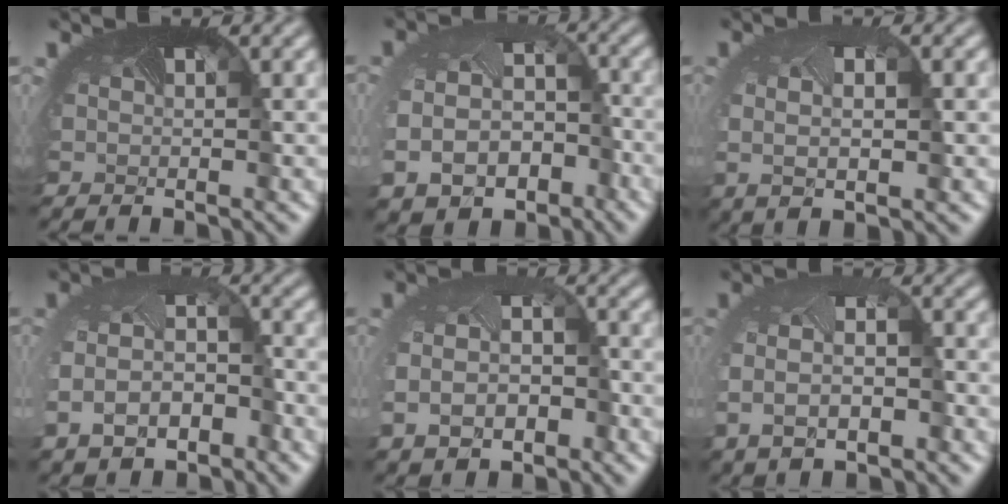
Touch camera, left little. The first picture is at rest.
{"total": 9.0, "force": [-4.1, 6.4, 4.8], "torque": [-0.092, -0.046, -0.042]}
{"total": 2.9, "force": [-0.1, 1.1, 2.7], "torque": [-0.061, -0.004, 0.003]}
{"total": 5.9, "force": [-3.0, 3.6, 3.6], "torque": [-0.086, -0.024, -0.046]}
{"total": 5.5, "force": [-2.2, 3.6, 3.6], "torque": [-0.084, -0.028, -0.027]}
{"total": 5.2, "force": [-1.1, 3.0, 4.2], "torque": [-0.092, -0.015, -0.008]}